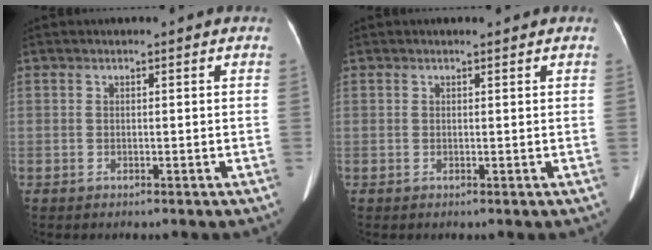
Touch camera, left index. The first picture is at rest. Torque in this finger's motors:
{"motor_torque": [0.02, 0.12, -0.02, -0.01]}